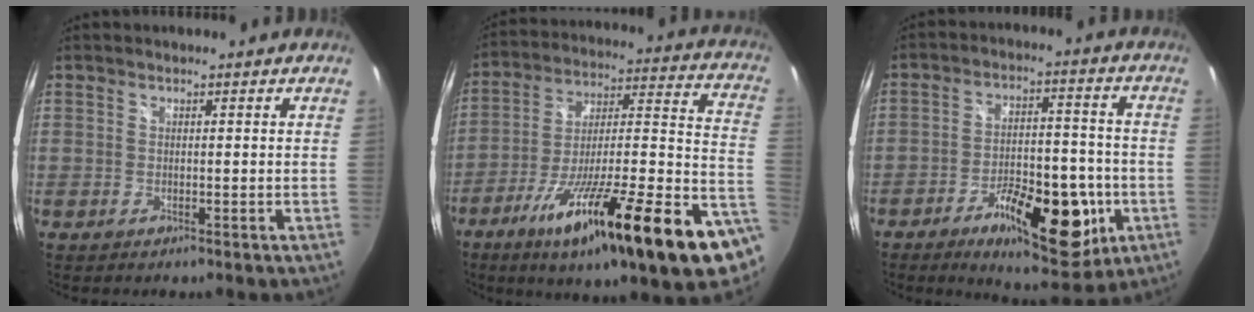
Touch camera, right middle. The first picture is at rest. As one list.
[{"total": 29.6, "force": [-15.6, 4.4, 24.7], "torque": [-0.349, -0.044, -0.243]}, {"total": 13.5, "force": [-6.2, 6.4, 10.1], "torque": [-0.172, 0.005, -0.081]}]